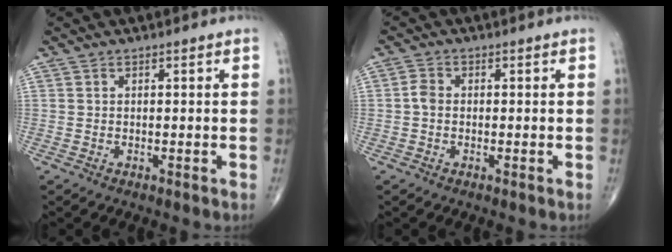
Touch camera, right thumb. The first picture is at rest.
{"total": 2.0, "force": [-0.3, 1.5, 1.3], "torque": [-0.022, 0.004, -0.011]}